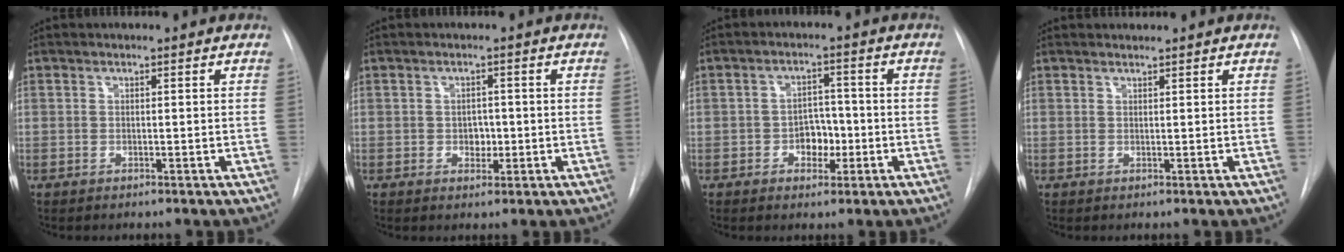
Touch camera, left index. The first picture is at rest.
{"total": 2.1, "force": [-0.4, 1.6, 1.3], "torque": [-0.015, 0.001, -0.004]}
{"total": 4.3, "force": [-1.4, 3.0, 2.8], "torque": [-0.036, 0.006, -0.021]}
{"total": 0.7, "force": [0.7, -0.1, -0.2], "torque": [-0.005, 0.004, 0.015]}